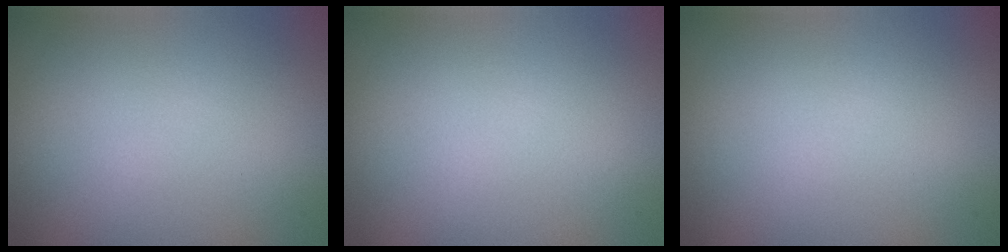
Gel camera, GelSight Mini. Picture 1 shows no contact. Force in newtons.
{"total": 0.0}
{"total": 0.0}